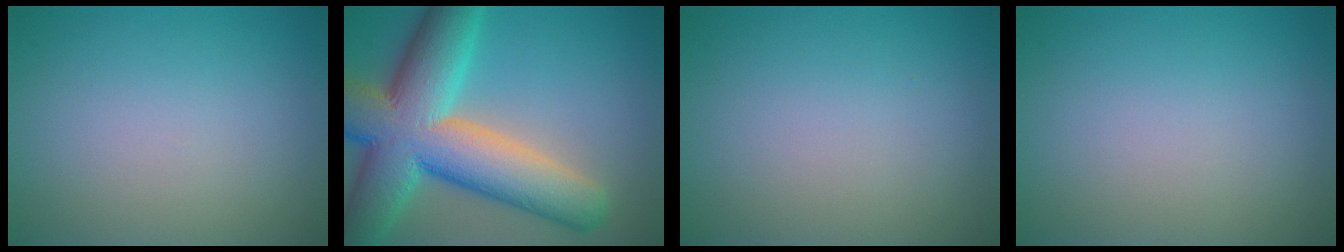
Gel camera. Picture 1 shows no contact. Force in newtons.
{"total": 14.0, "press": 13.9, "slide": 0.8}
{"total": 0.0}
{"total": 0.0}